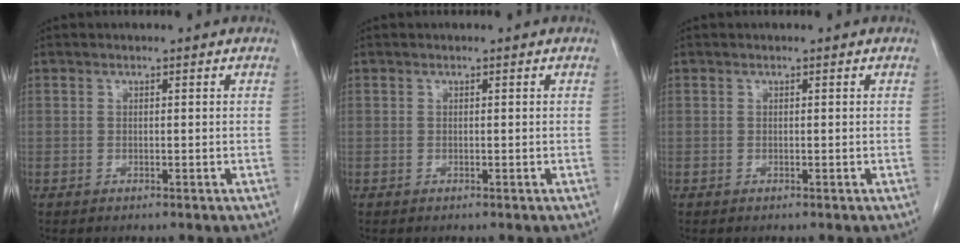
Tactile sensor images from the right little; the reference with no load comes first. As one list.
[{"total": 0.0}, {"total": 0.0}]